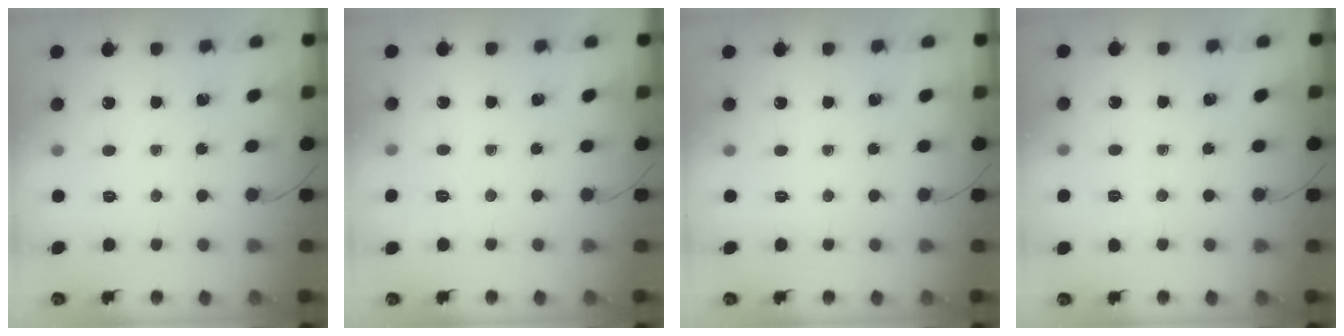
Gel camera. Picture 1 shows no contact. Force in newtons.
{"total": 2.3, "press": 1.6, "slide": 1.7}
{"total": 0.0}
{"total": 1.3, "press": 0.5, "slide": 1.3}